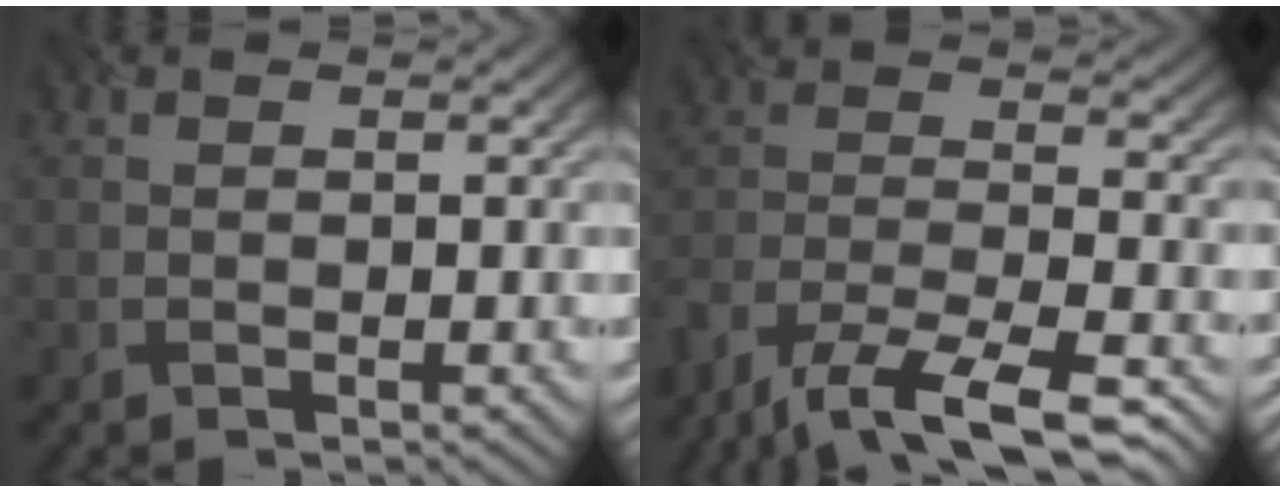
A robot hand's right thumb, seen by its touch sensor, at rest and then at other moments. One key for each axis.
{"total": 13.5, "fx": -10.7, "fy": 4.3, "fz": 7.0, "tx": -0.147, "ty": -0.019, "tz": -0.177}